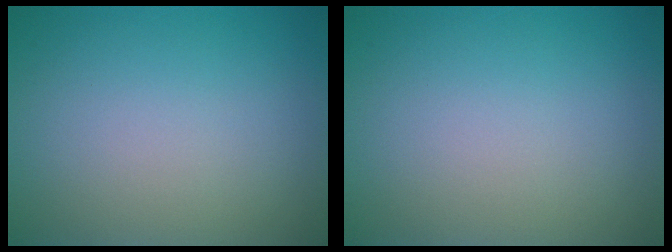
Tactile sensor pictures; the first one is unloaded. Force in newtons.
{"total": 0.0}